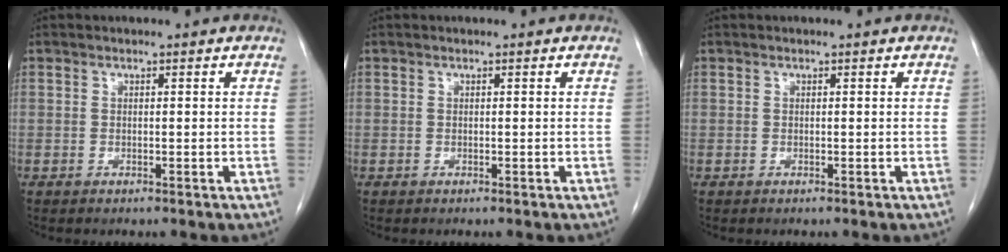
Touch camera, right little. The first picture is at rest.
{"total": 0.0}
{"total": 0.0}